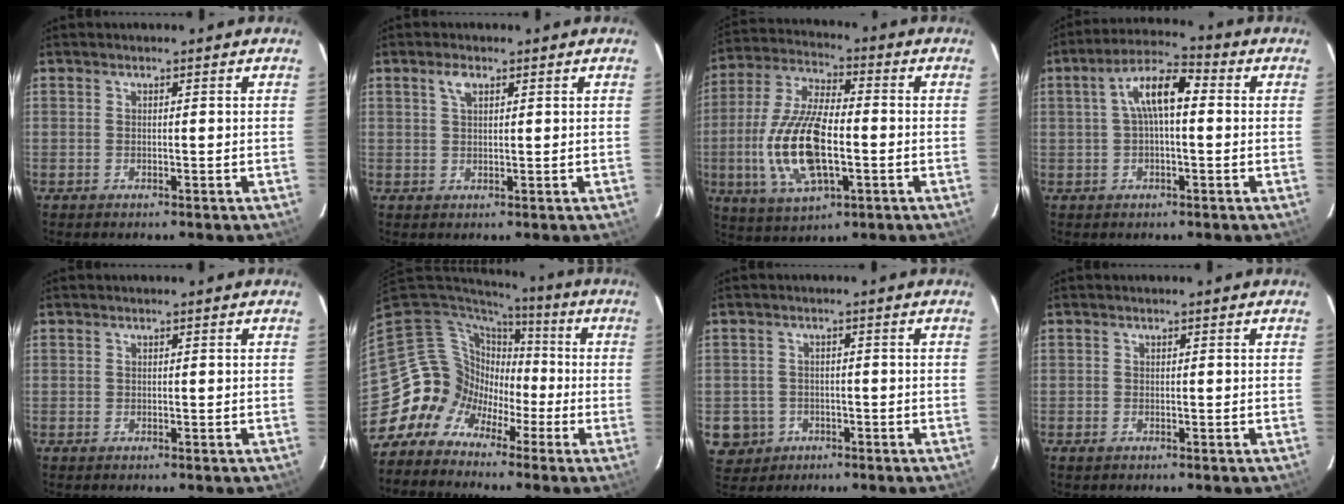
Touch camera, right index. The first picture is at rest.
{"total": 2.4, "force": [1.3, 1.1, 1.7], "torque": [-0.033, 0.006, 0.023]}
{"total": 16.7, "force": [-3.4, 6.7, 14.9], "torque": [-0.317, -0.005, -0.061]}
{"total": 8.3, "force": [0.9, 3.1, 7.7], "torque": [-0.145, 0.027, 0.011]}
{"total": 0.0}
{"total": 10.5, "force": [-4.8, 9.2, 1.2], "torque": [-0.034, 0.040, -0.103]}
{"total": 5.9, "force": [-1.9, 5.5, 1.1], "torque": [-0.037, 0.014, -0.017]}
{"total": 0.6, "force": [-0.4, 0.4, 0.2], "torque": [-0.004, -0.001, -0.008]}